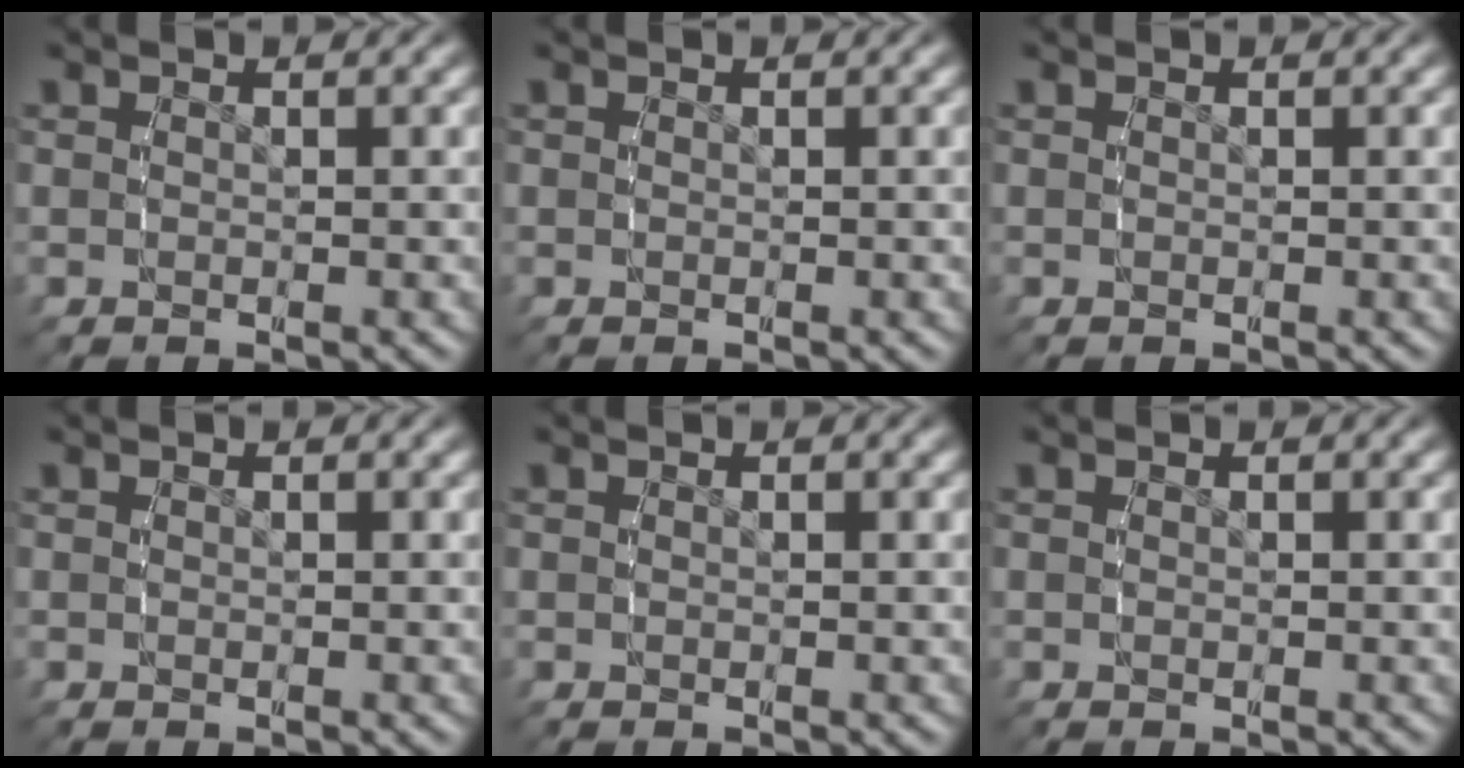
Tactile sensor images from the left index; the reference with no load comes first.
{"total": 0.0}
{"total": 0.0}
{"total": 0.0}
{"total": 0.0}
{"total": 0.0}